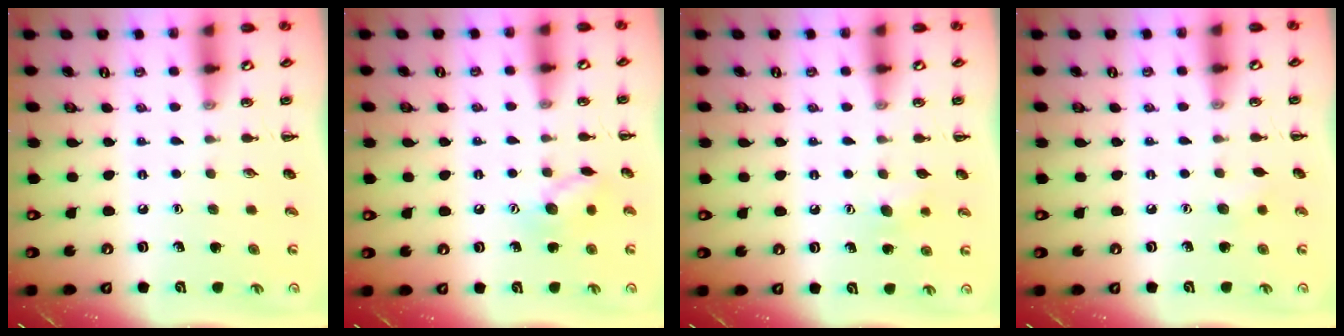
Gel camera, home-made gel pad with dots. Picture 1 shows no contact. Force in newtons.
{"total": 8.8, "press": 8.8, "slide": 0.4}
{"total": 5.4, "press": 5.2, "slide": 1.4}
{"total": 5.0, "press": 4.9, "slide": 1.0}